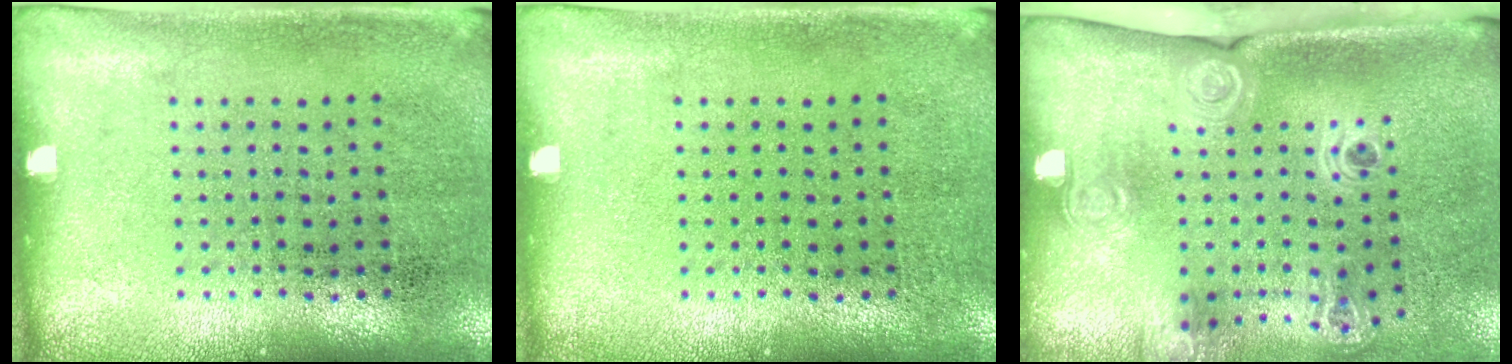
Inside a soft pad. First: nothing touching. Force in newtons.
{"total": 0.0}
{"total": 2.2, "press": 1.6, "slide": 1.6}